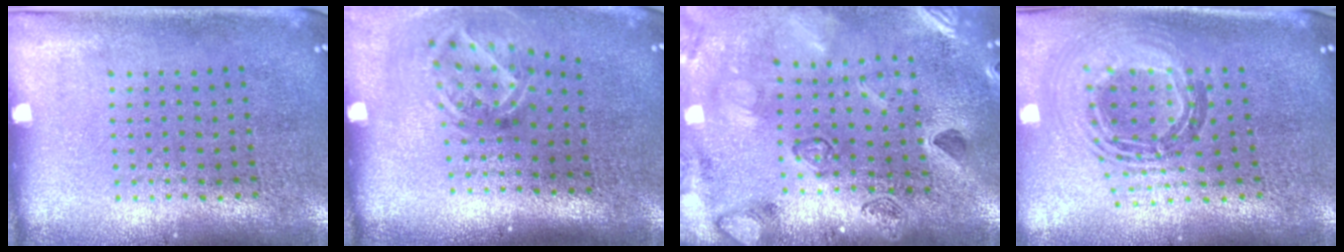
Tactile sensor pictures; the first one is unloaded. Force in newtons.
{"total": 1.9, "press": 1.3, "slide": 1.4}
{"total": 2.3, "press": 2.3, "slide": 0.2}
{"total": 1.1, "press": 1.0, "slide": 0.5}